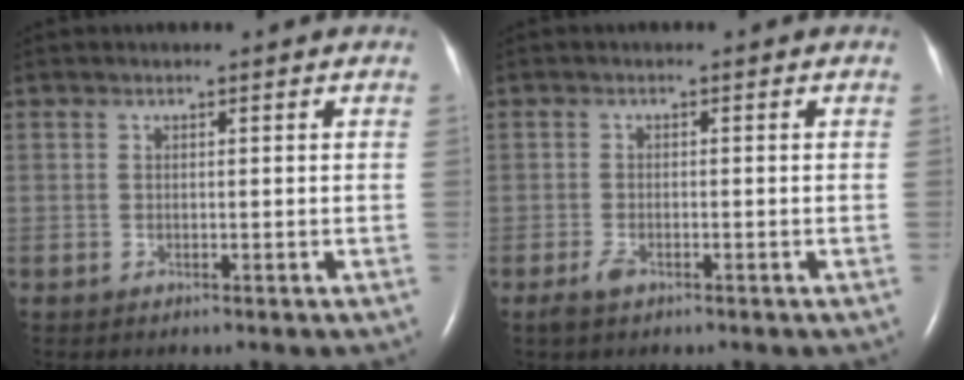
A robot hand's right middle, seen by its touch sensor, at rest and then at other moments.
{"total": 1.8, "force": [-1.2, 0.6, 1.1], "torque": [-0.033, -0.003, -0.021]}